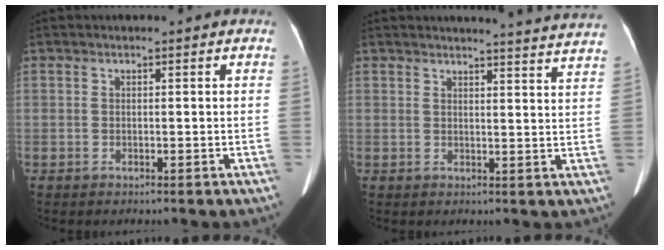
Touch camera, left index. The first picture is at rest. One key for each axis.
{"total": 11.4, "fx": 11.1, "fy": -1.3, "fz": 2.1, "tx": -0.022, "ty": -0.061, "tz": 0.105}